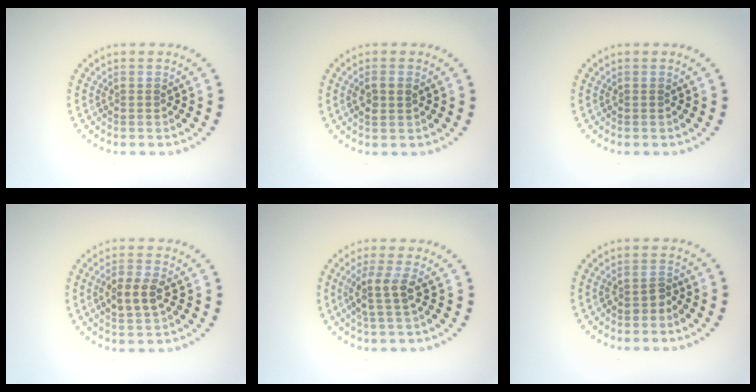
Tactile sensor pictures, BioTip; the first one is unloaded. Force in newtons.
{"total": 1.6, "press": 1.5, "slide": 0.4}
{"total": 0.0}
{"total": 3.2, "press": 3.1, "slide": 0.5}
{"total": 2.5, "press": 2.0, "slide": 1.5}
{"total": 1.1, "press": 1.0, "slide": 0.4}